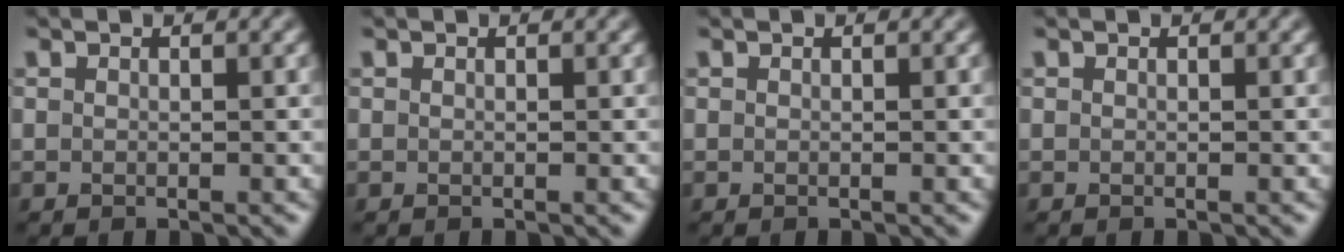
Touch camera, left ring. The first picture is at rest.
{"total": 0.0}
{"total": 0.0}
{"total": 0.0}